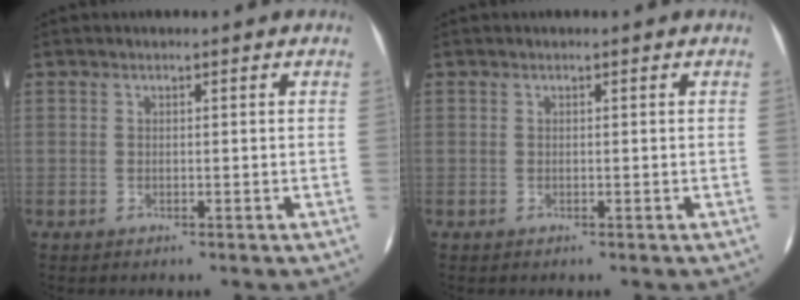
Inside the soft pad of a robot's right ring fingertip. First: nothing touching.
{"total": 0.0}